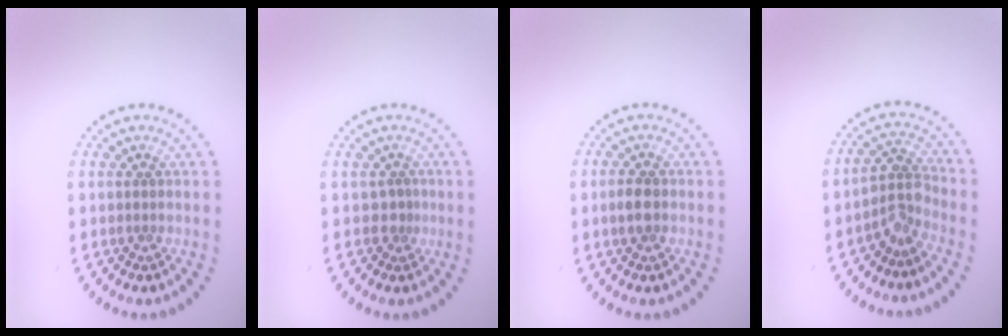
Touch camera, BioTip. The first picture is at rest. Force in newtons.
{"total": 1.0, "press": 0.6, "slide": 0.8}
{"total": 1.9, "press": 1.8, "slide": 0.2}
{"total": 2.7, "press": 2.0, "slide": 1.8}